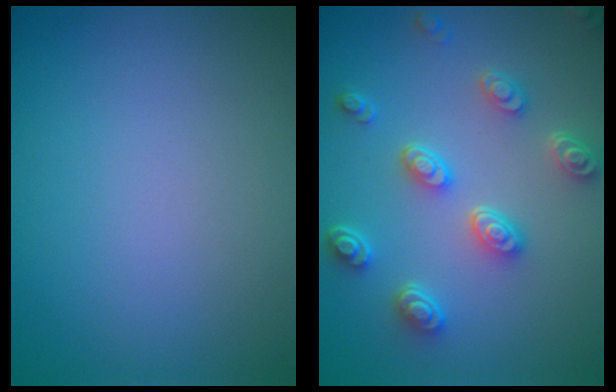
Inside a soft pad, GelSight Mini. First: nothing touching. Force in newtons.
{"total": 4.4, "press": 3.6, "slide": 2.6}